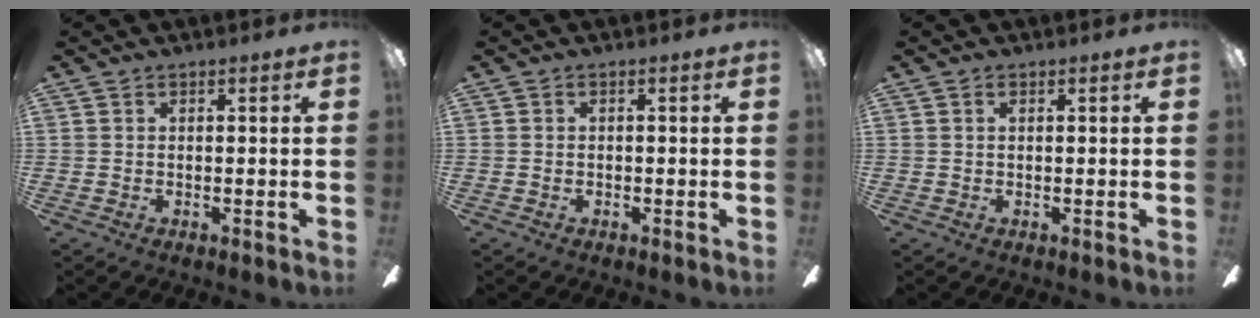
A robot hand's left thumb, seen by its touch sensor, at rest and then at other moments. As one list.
[{"total": 0.5, "force": [-0.2, 0.2, 0.4], "torque": [-0.008, 0.002, -0.005]}, {"total": 0.8, "force": [0.2, 0.3, 0.8], "torque": [-0.017, 0.004, 0.003]}]